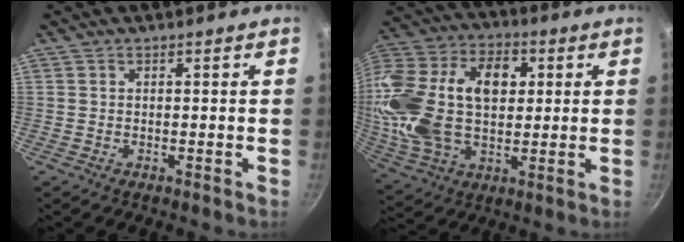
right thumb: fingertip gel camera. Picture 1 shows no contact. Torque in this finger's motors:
{"motor_torque": [2.29, 2.72, 1.77, -1.01, 0.34]}